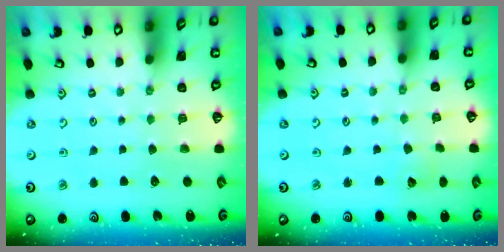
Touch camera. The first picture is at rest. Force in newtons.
{"total": 2.1, "press": 2.1, "slide": 0.2}